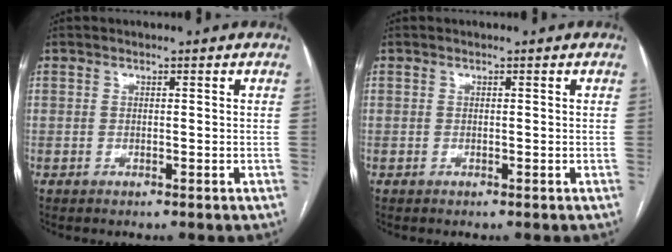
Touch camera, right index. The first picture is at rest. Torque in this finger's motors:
{"motor_torque": [0.00, 0.00, 0.00, 0.00]}